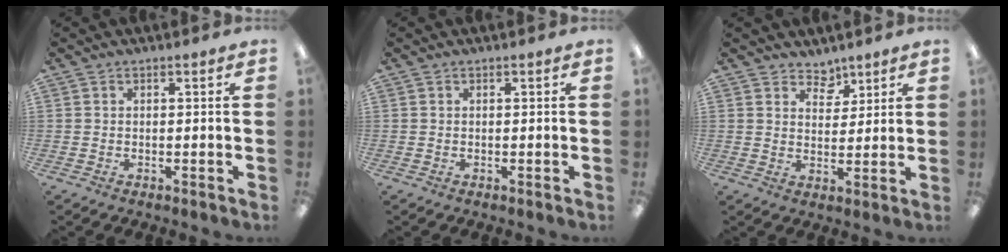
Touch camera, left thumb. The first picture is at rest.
{"total": 0.0}
{"total": 4.9, "force": [4.0, 2.7, 0.5], "torque": [-0.001, -0.027, 0.071]}